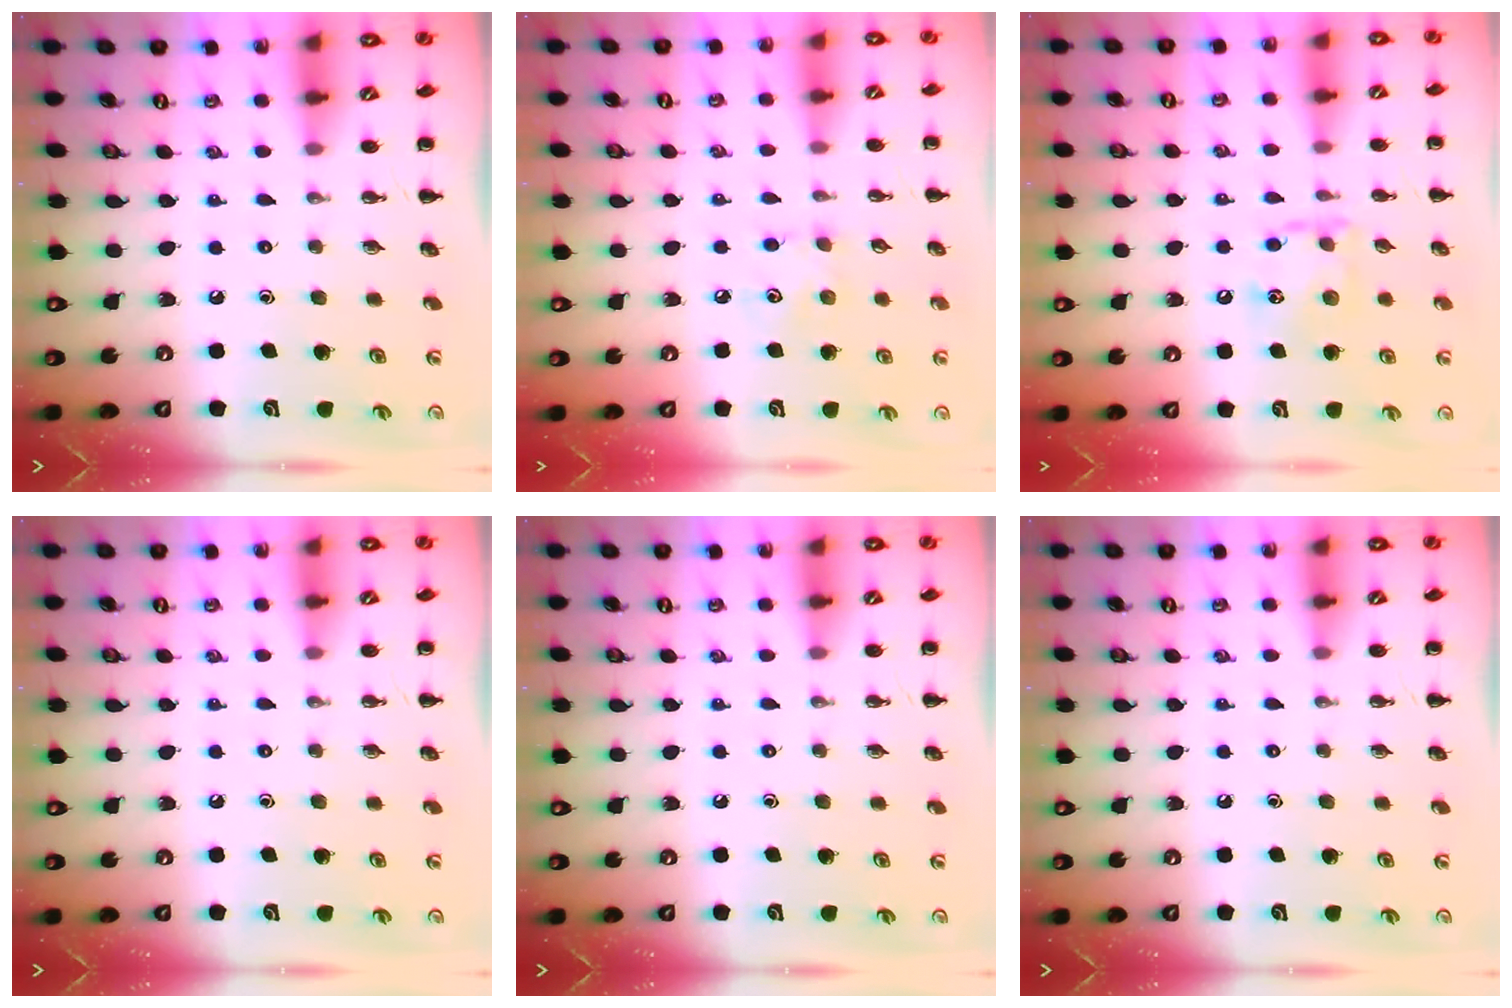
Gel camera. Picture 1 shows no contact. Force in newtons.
{"total": 5.1, "press": 5.0, "slide": 0.9}
{"total": 10.9, "press": 10.8, "slide": 0.9}
{"total": 0.0}
{"total": 0.0}
{"total": 0.0}